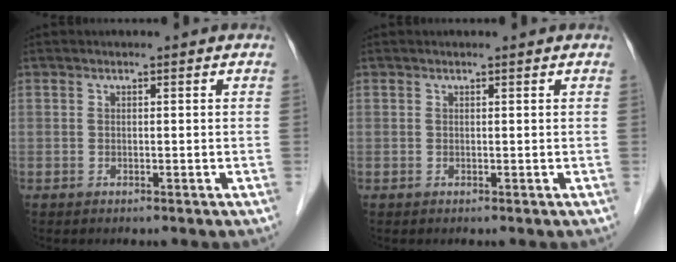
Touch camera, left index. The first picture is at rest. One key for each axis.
{"total": 0.6, "fx": 0.5, "fy": 0.0, "fz": 0.3, "tx": -0.010, "ty": 0.004, "tz": 0.009}